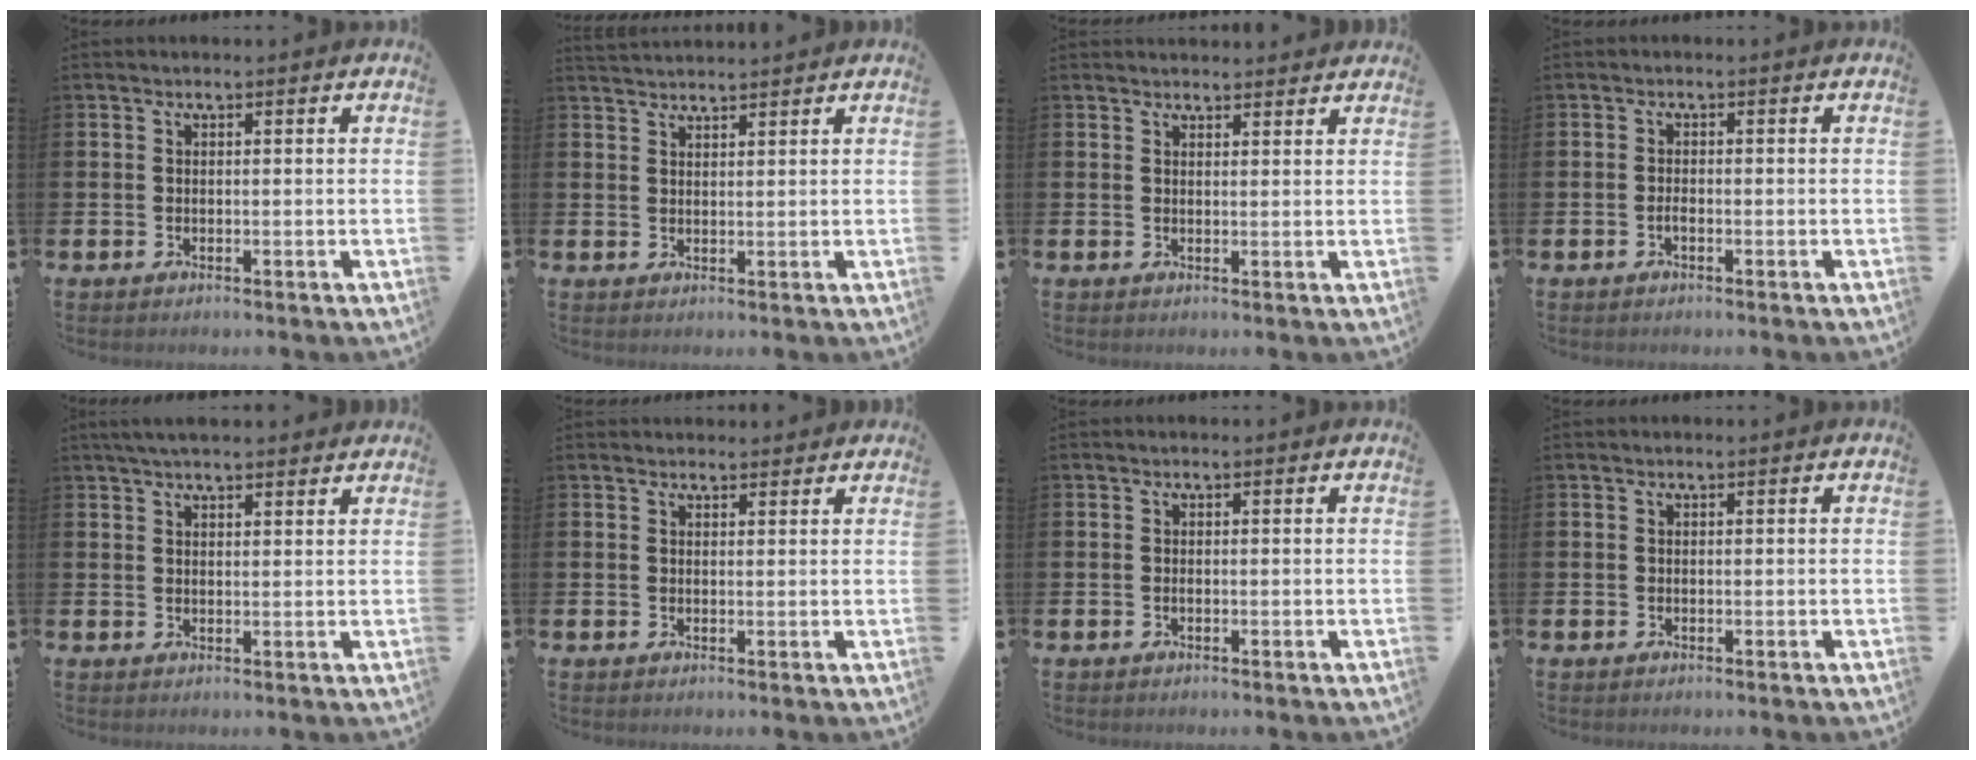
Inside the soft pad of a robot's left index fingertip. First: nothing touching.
{"total": 2.3, "force": [2.3, 0.2, 0.1], "torque": [-0.003, -0.009, 0.043]}
{"total": 2.1, "force": [2.1, 0.3, -0.1], "torque": [0.012, -0.012, 0.035]}
{"total": 0.9, "force": [-0.5, 0.2, 0.6], "torque": [-0.015, -0.002, -0.009]}
{"total": 3.4, "force": [3.0, 0.7, 1.3], "torque": [-0.028, -0.004, 0.055]}
{"total": 1.5, "force": [1.5, 0.4, -0.1], "torque": [0.012, -0.004, 0.025]}
{"total": 0.0}
{"total": 0.0}